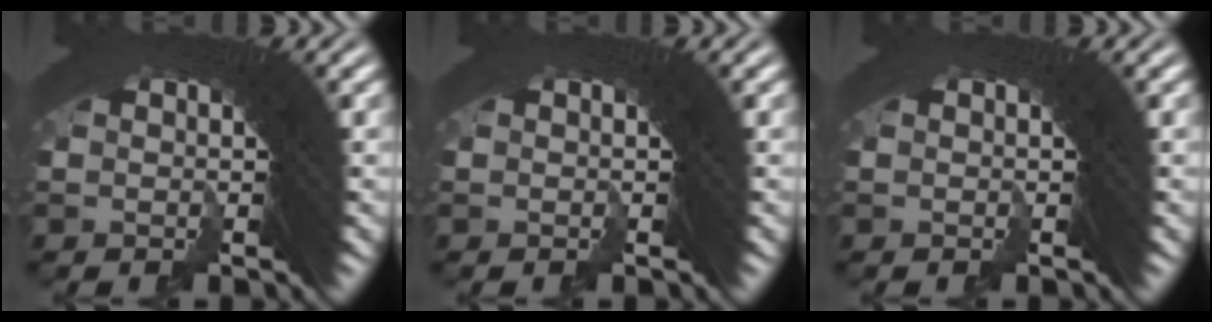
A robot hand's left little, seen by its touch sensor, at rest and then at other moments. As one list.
[{"total": 0.0}, {"total": 0.0}]